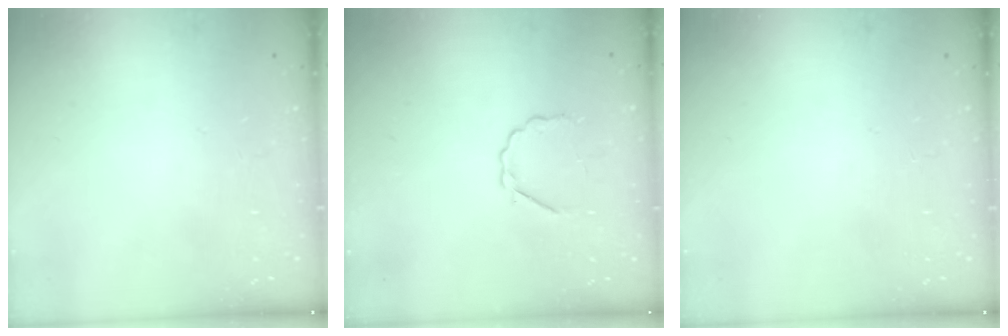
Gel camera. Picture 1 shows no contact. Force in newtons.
{"total": 3.5, "press": 3.3, "slide": 1.2}
{"total": 0.0}